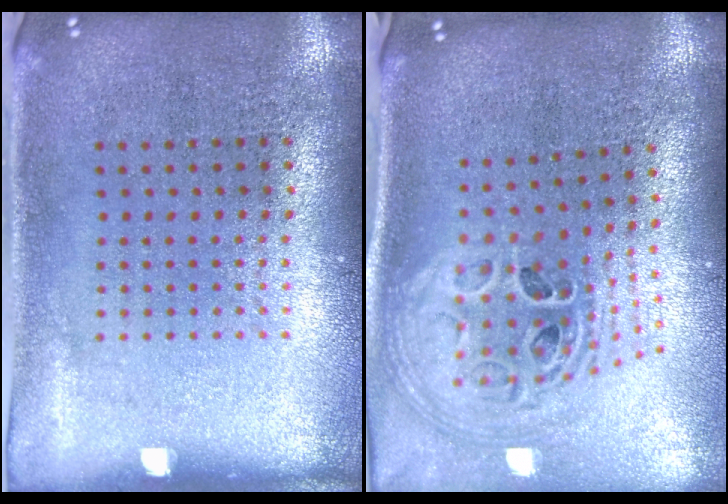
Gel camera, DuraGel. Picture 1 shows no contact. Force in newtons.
{"total": 2.1, "press": 1.4, "slide": 1.5}